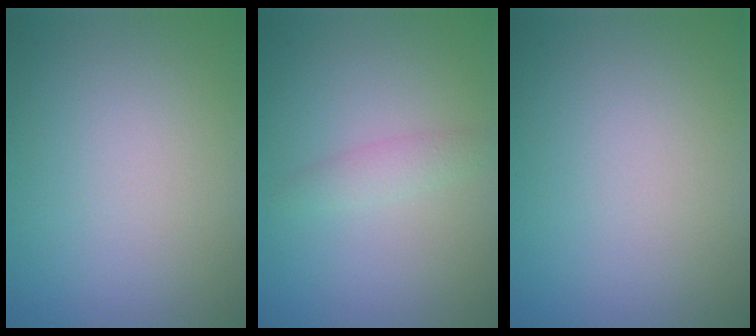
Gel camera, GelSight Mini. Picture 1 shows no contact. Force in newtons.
{"total": 1.5, "press": 1.5, "slide": 0.0}
{"total": 0.0}